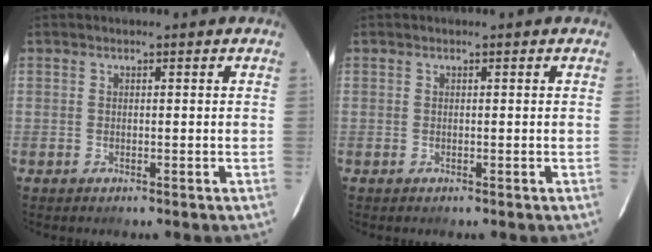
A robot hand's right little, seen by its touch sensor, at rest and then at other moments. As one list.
[{"total": 0.0}]